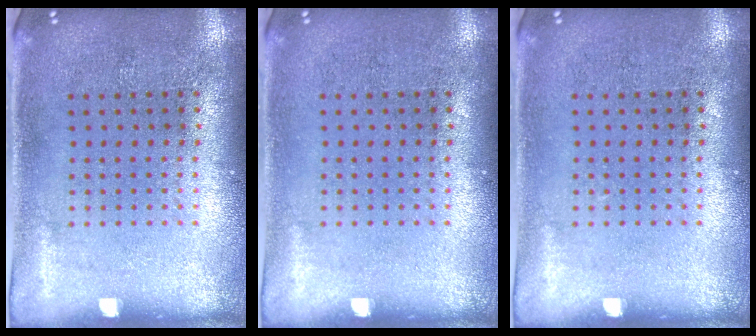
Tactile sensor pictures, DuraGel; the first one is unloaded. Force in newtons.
{"total": 0.0}
{"total": 0.0}